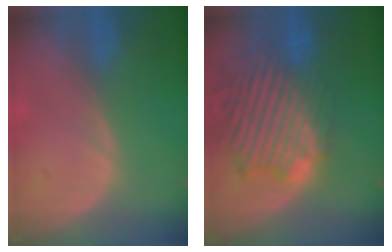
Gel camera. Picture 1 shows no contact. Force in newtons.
{"total": 13.8, "press": 11.7, "slide": 7.3}